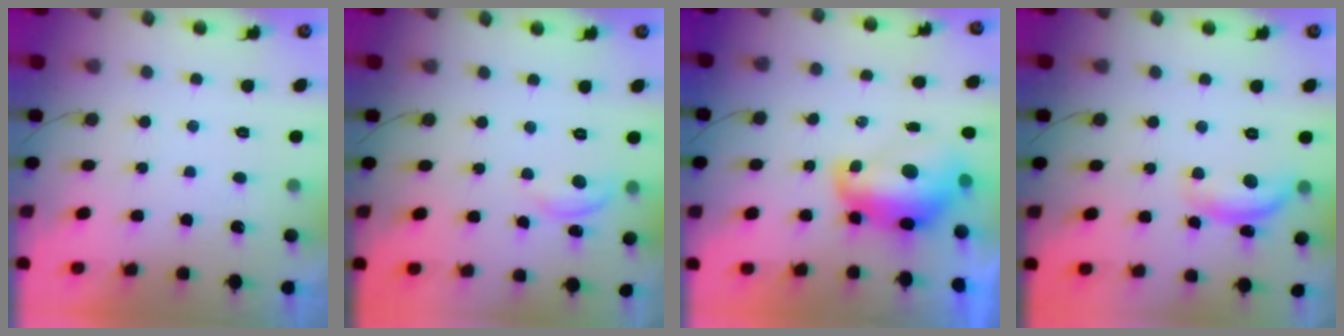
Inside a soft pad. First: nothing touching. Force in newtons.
{"total": 6.9, "press": 6.9, "slide": 0.6}
{"total": 11.2, "press": 11.2, "slide": 1.0}
{"total": 11.2, "press": 11.2, "slide": 0.6}